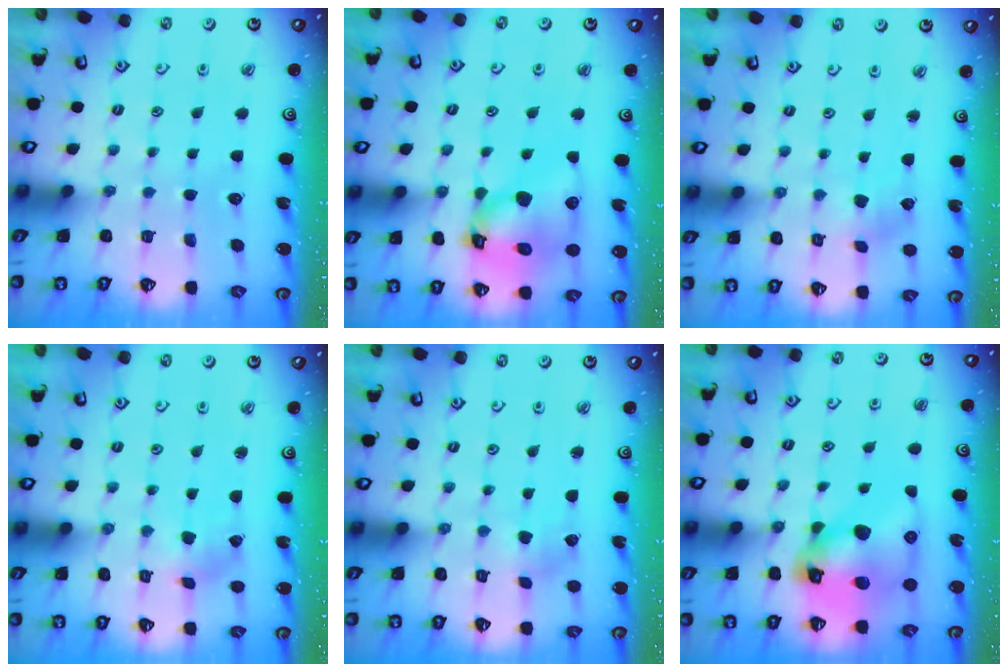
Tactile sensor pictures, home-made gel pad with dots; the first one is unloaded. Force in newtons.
{"total": 15.4, "press": 15.3, "slide": 2.0}
{"total": 1.9, "press": 1.9, "slide": 0.2}
{"total": 1.1, "press": 1.1, "slide": 0.2}
{"total": 0.0}
{"total": 16.3, "press": 16.2, "slide": 2.5}